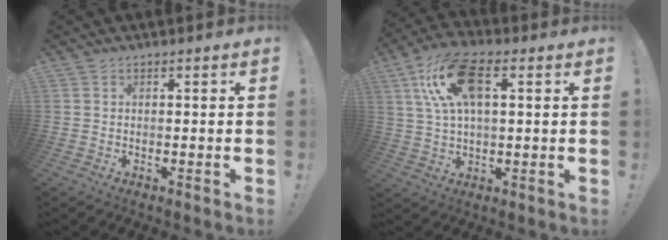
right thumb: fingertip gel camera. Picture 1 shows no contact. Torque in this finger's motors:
{"motor_torque": [0.76, 0.76, 0.63, 0.57, 0.25]}